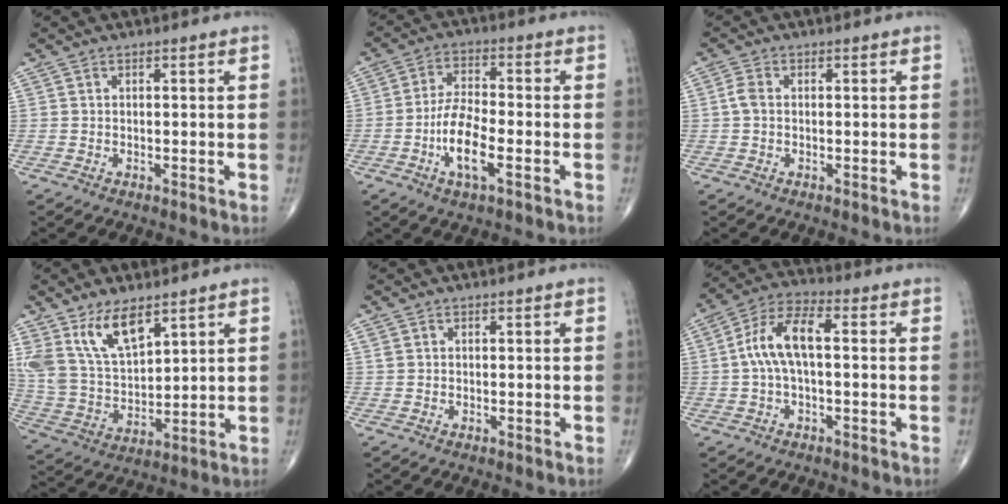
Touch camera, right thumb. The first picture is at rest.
{"total": 9.2, "force": [-3.0, 3.1, 8.1], "torque": [-0.161, 0.014, -0.060]}
{"total": 2.2, "force": [0.0, 1.5, 1.7], "torque": [-0.038, 0.003, -0.004]}
{"total": 12.9, "force": [7.8, 5.9, 8.4], "torque": [-0.152, -0.032, 0.167]}
{"total": 0.5, "force": [0.2, 0.4, 0.3], "torque": [-0.004, 0.007, 0.005]}
{"total": 9.5, "force": [0.3, 4.1, 8.6], "torque": [-0.182, 0.035, 0.001]}